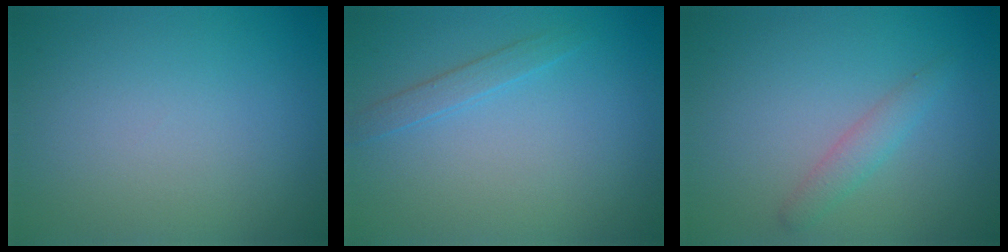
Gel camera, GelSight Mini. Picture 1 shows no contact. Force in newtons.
{"total": 1.4, "press": 1.4, "slide": 0.0}
{"total": 1.7, "press": 1.7, "slide": 0.1}